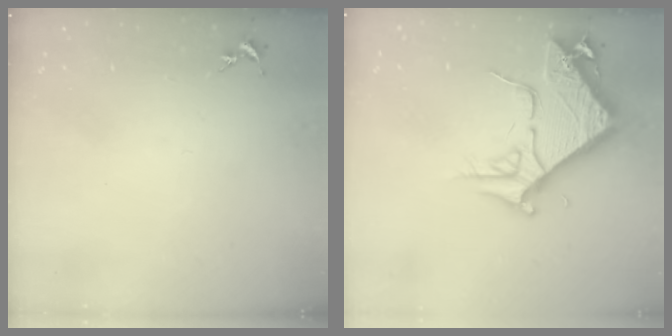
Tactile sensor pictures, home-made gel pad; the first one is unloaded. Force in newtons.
{"total": 8.6, "press": 8.6, "slide": 1.0}